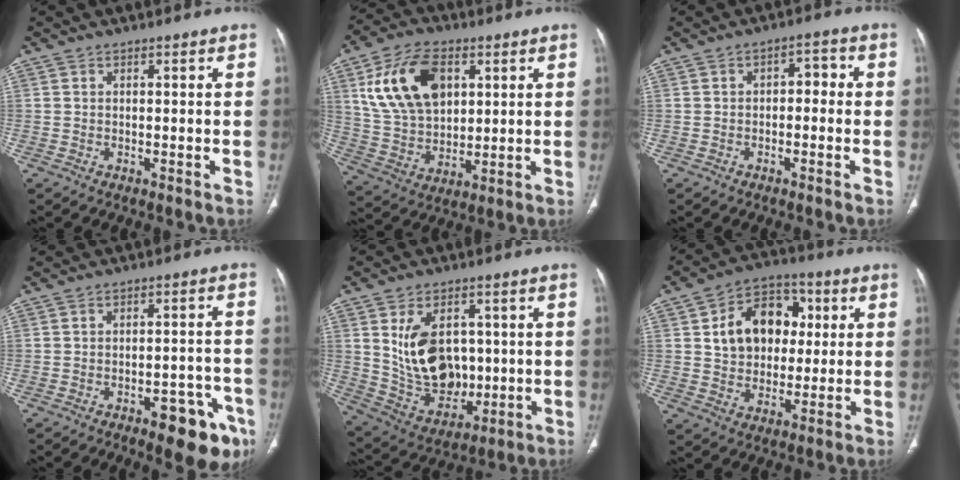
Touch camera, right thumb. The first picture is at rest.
{"total": 17.2, "force": [5.9, 10.9, 12.0], "torque": [-0.198, -0.011, 0.119]}
{"total": 3.6, "force": [-0.4, 2.3, 2.8], "torque": [-0.025, 0.022, -0.015]}
{"total": 11.7, "force": [-6.2, 5.0, 8.5], "torque": [-0.076, 0.033, -0.074]}
{"total": 15.1, "force": [2.0, 10.8, 10.5], "torque": [-0.138, -0.008, 0.060]}
{"total": 14.5, "force": [2.9, 10.9, 9.2], "torque": [-0.106, 0.010, 0.045]}